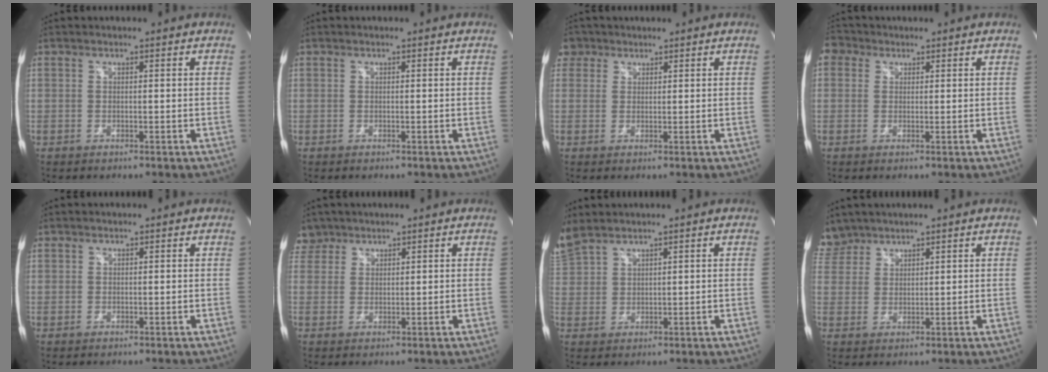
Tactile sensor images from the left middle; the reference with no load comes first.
{"total": 0.0}
{"total": 3.3, "force": [1.9, 2.7, 0.2], "torque": [-0.001, 0.016, 0.033]}
{"total": 3.3, "force": [1.5, 2.8, 0.8], "torque": [-0.017, 0.020, 0.026]}
{"total": 0.8, "force": [0.6, 0.5, 0.0], "torque": [0.001, 0.003, 0.008]}
{"total": 3.4, "force": [2.8, 1.9, -0.4], "torque": [0.012, 0.009, 0.055]}
{"total": 5.6, "force": [5.2, 1.0, 1.9], "torque": [-0.065, 0.017, 0.123]}
{"total": 4.6, "force": [4.2, 1.9, -0.2], "torque": [0.004, 0.011, 0.090]}